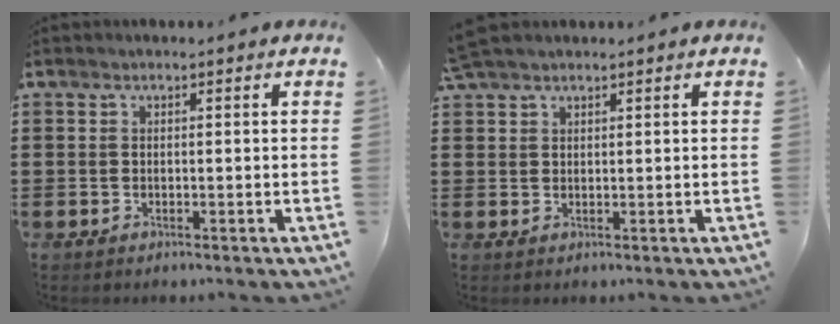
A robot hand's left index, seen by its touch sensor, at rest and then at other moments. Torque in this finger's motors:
{"motor_torque": [0.29, -0.16, 0.23, 0.15]}